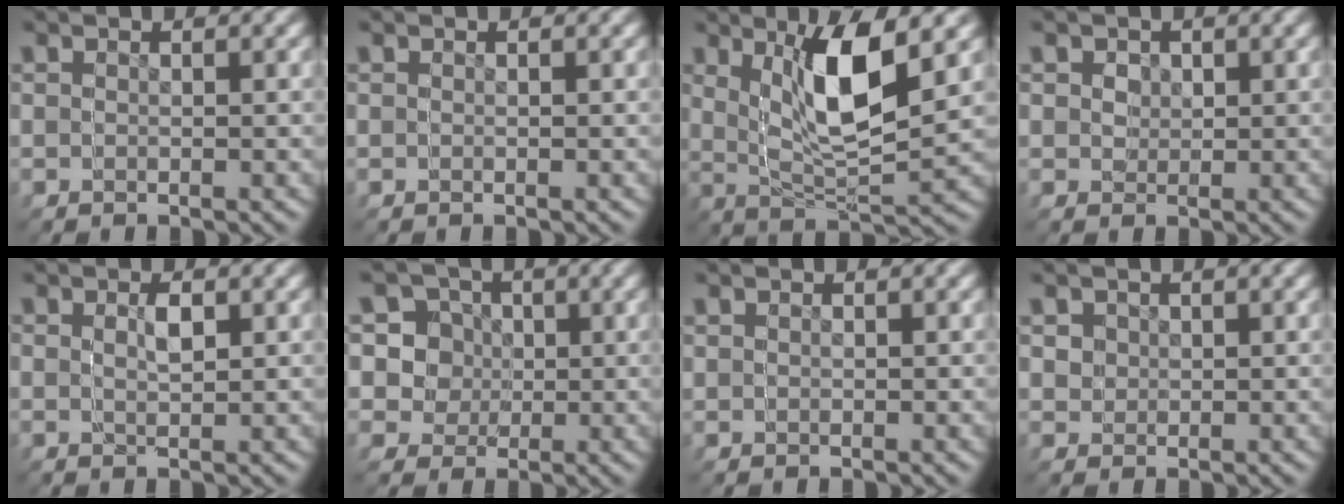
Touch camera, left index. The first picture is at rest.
{"total": 0.0}
{"total": 5.3, "force": [4.1, -0.1, 3.5], "torque": [-0.083, 0.041, 0.053]}
{"total": 4.4, "force": [1.0, 4.1, 1.1], "torque": [-0.011, -0.012, 0.024]}
{"total": 0.0}
{"total": 10.4, "force": [1.3, 9.5, 3.9], "torque": [-0.067, -0.031, 0.027]}
{"total": 1.2, "force": [0.3, 1.1, 0.0], "torque": [0.000, -0.006, 0.010]}
{"total": 3.3, "force": [1.1, 3.1, 0.0], "torque": [-0.006, -0.013, 0.027]}